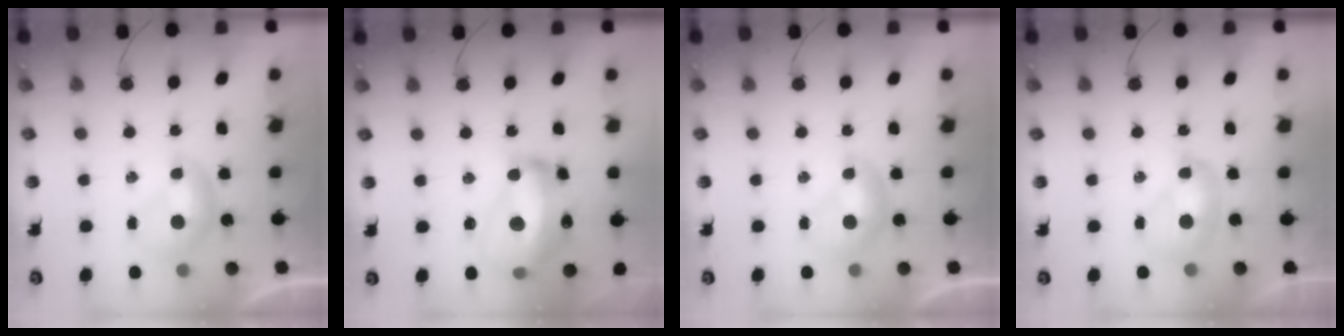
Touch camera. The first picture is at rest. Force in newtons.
{"total": 14.6, "press": 14.4, "slide": 2.5}
{"total": 0.0}
{"total": 2.3, "press": 2.3, "slide": 0.2}